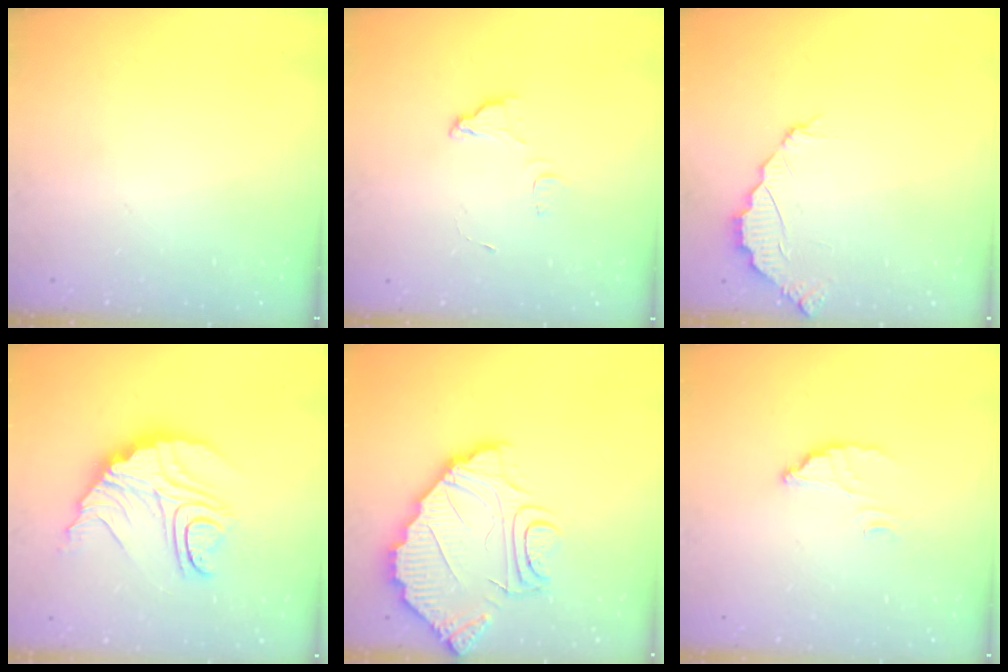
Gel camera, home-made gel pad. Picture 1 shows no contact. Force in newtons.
{"total": 3.9, "press": 3.8, "slide": 0.3}
{"total": 2.4, "press": 2.4, "slide": 0.2}
{"total": 17.5, "press": 17.4, "slide": 1.3}
{"total": 10.0, "press": 9.9, "slide": 1.0}
{"total": 2.4, "press": 2.4, "slide": 0.3}